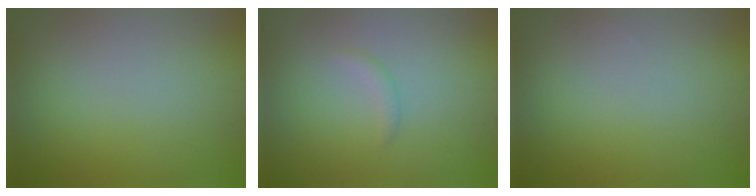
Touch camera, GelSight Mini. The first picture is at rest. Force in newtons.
{"total": 0.9, "press": 0.9, "slide": 0.0}
{"total": 0.0}